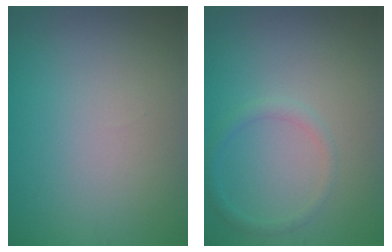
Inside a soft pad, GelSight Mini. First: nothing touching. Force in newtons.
{"total": 1.3, "press": 1.3, "slide": 0.1}